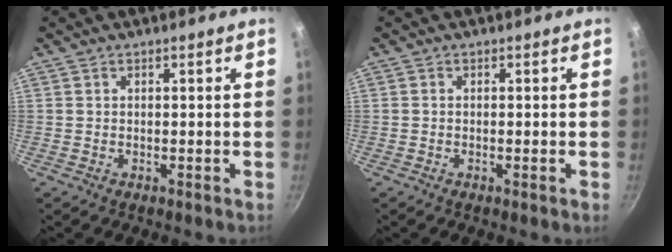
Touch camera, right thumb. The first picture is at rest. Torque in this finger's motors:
{"motor_torque": [0.02, 0.28, -0.36, 0.10, 0.04]}